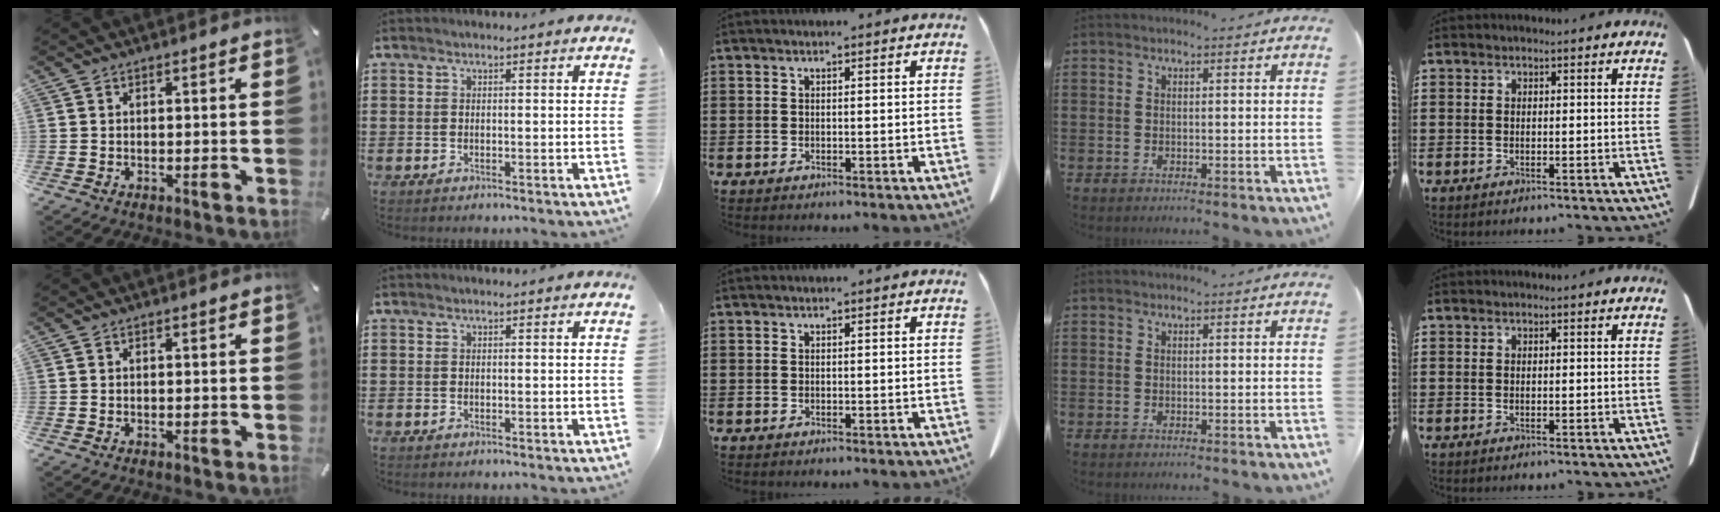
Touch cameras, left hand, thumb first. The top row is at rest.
{}